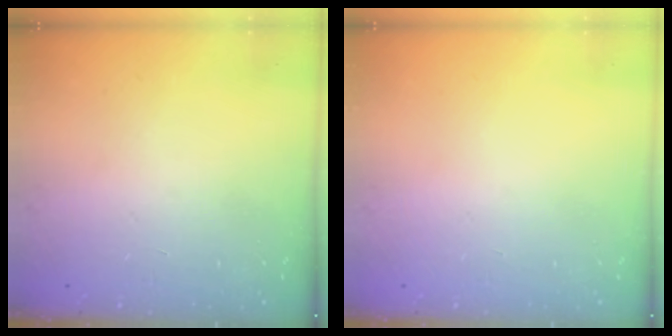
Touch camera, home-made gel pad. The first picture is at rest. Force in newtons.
{"total": 0.0}